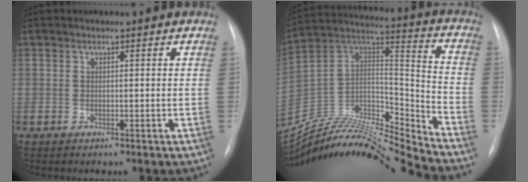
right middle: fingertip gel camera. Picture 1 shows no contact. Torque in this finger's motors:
{"motor_torque": [-0.49, -0.46, -0.18, 0.00]}